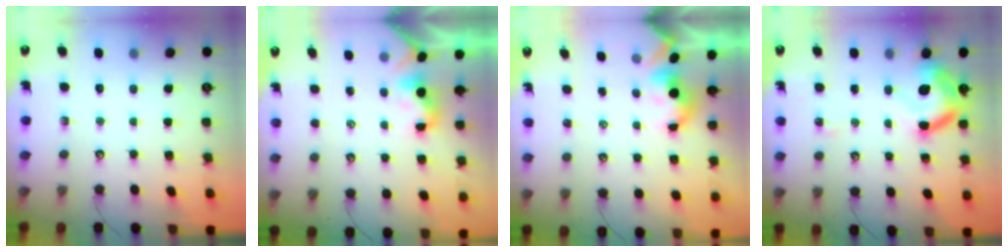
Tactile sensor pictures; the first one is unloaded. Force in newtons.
{"total": 1.8, "press": 1.8, "slide": 0.5}
{"total": 1.8, "press": 1.8, "slide": 0.2}
{"total": 13.2, "press": 13.1, "slide": 1.5}